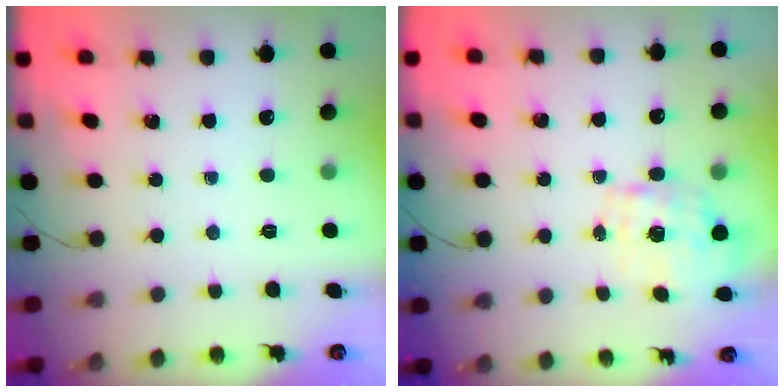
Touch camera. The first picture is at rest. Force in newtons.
{"total": 1.7, "press": 1.5, "slide": 0.6}